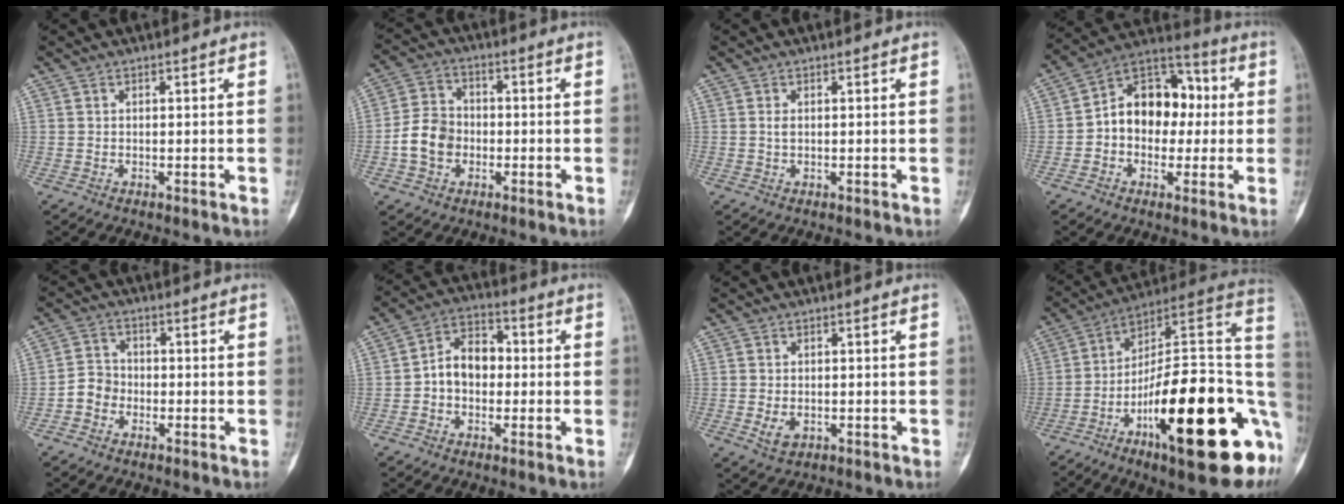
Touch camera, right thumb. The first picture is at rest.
{"total": 8.2, "force": [-1.9, 6.6, 4.4], "torque": [-0.067, 0.024, -0.041]}
{"total": 1.0, "force": [0.2, 0.6, 0.8], "torque": [-0.018, 0.001, 0.005]}
{"total": 14.9, "force": [0.4, 10.9, 10.3], "torque": [-0.114, 0.043, -0.005]}
{"total": 4.4, "force": [-1.7, 3.7, 1.5], "torque": [-0.009, 0.017, -0.043]}
{"total": 8.7, "force": [-0.6, 6.4, 5.9], "torque": [-0.077, 0.031, -0.022]}
{"total": 3.2, "force": [-0.7, 2.2, 2.1], "torque": [-0.037, -0.001, -0.004]}
{"total": 29.4, "force": [-7.9, 9.0, 26.9], "torque": [-0.334, 0.046, -0.114]}